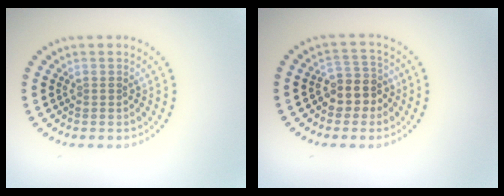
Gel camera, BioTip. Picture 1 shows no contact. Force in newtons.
{"total": 3.1, "press": 2.7, "slide": 1.6}